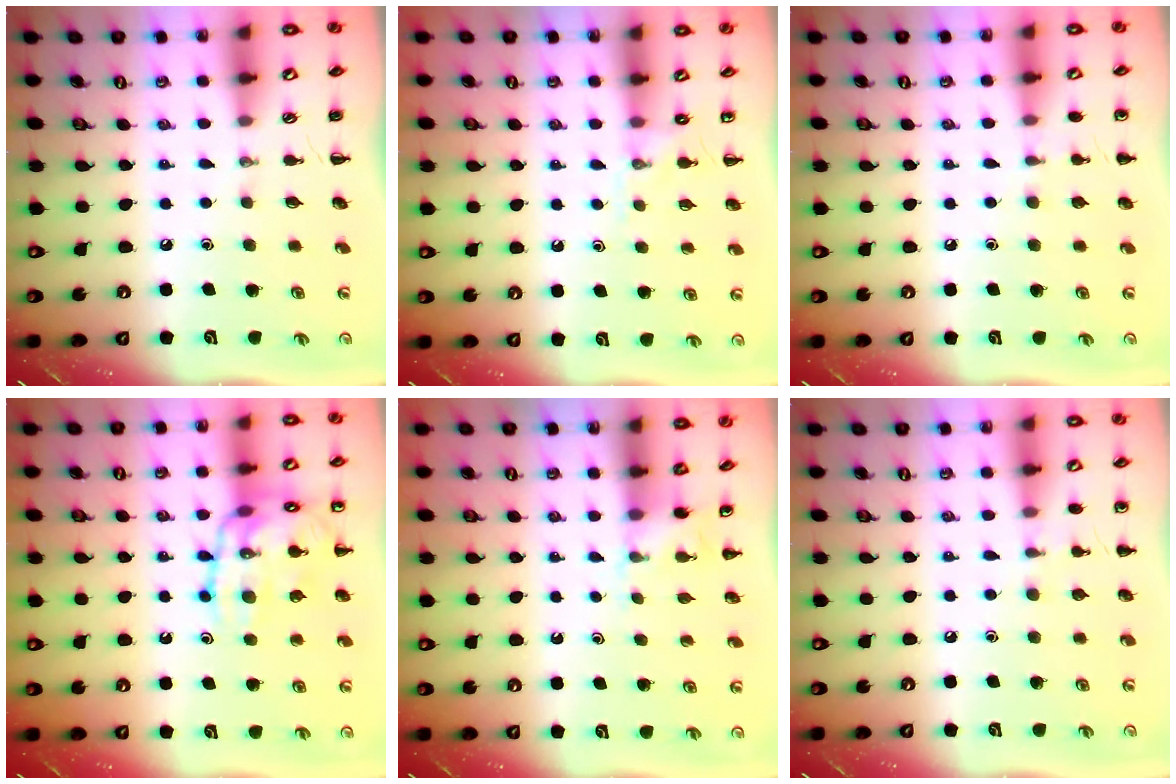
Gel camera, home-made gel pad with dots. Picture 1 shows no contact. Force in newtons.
{"total": 6.1, "press": 5.9, "slide": 1.5}
{"total": 5.0, "press": 4.7, "slide": 1.5}
{"total": 15.9, "press": 15.9, "slide": 1.7}
{"total": 4.7, "press": 4.5, "slide": 1.4}
{"total": 5.9, "press": 5.6, "slide": 1.8}